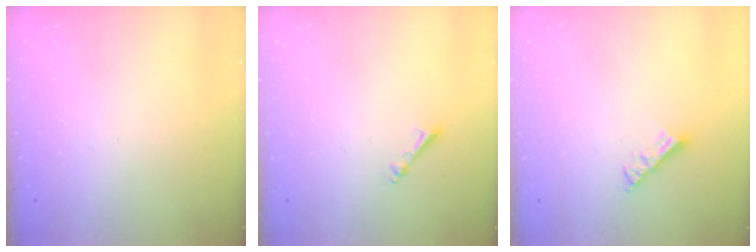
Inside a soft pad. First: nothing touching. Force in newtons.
{"total": 2.5, "press": 2.5, "slide": 0.3}
{"total": 4.8, "press": 4.8, "slide": 0.5}